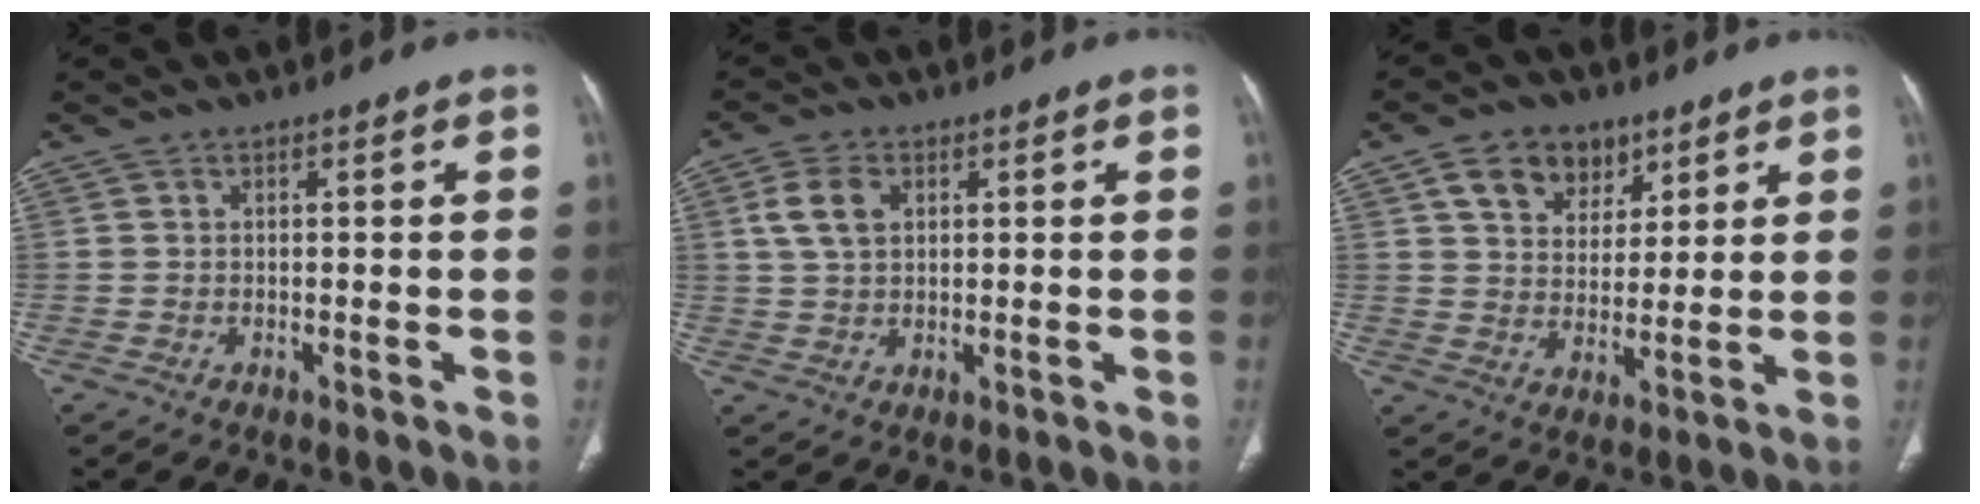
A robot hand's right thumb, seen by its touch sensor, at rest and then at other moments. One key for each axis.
{"total": 5.8, "fx": 1.9, "fy": 3.8, "fz": 4.0, "tx": -0.078, "ty": 0.003, "tz": 0.038}
{"total": 9.9, "fx": 5.3, "fy": 7.0, "fz": 4.5, "tx": -0.046, "ty": -0.023, "tz": 0.093}